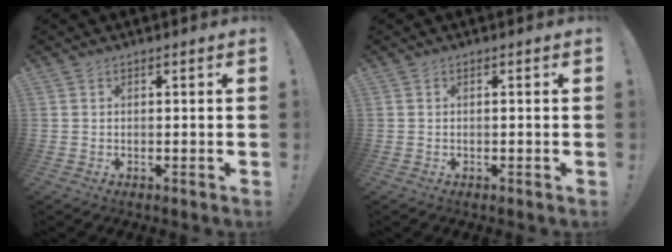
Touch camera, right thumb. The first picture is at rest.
{"total": 0.0}